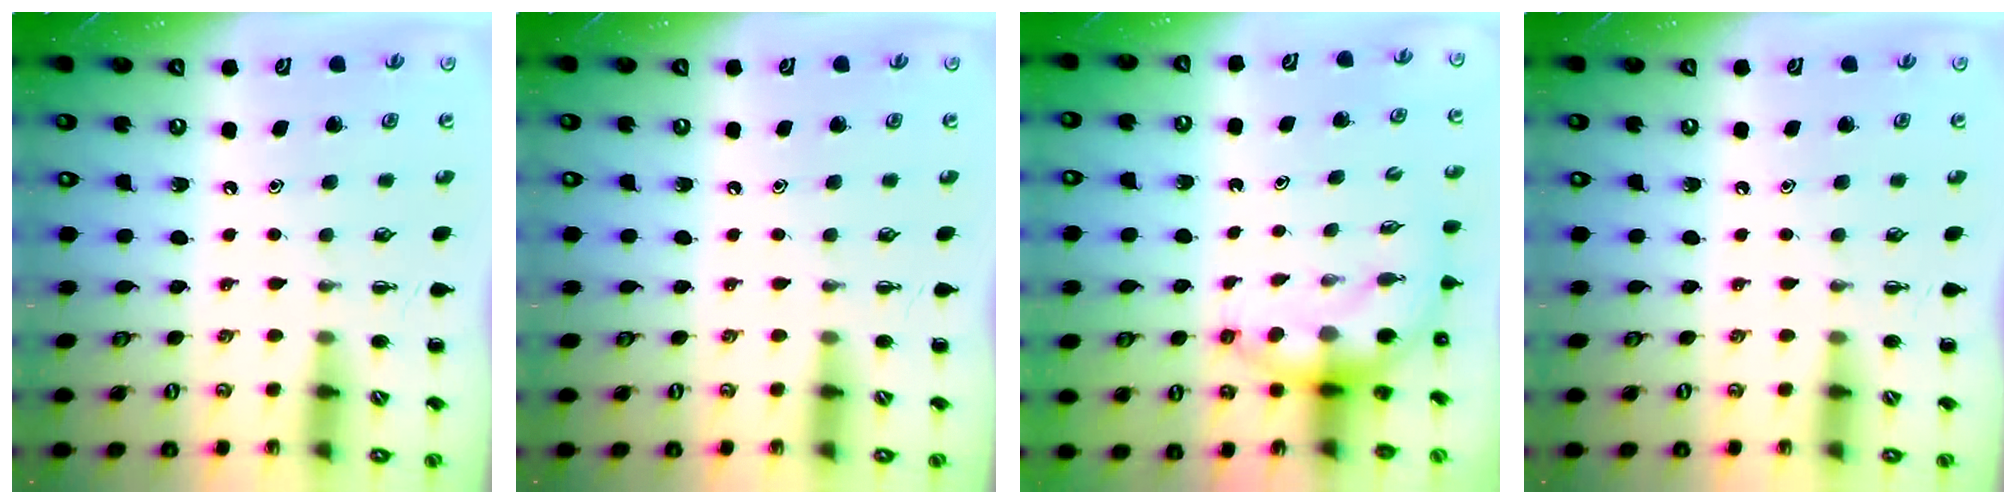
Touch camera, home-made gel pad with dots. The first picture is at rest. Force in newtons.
{"total": 0.0}
{"total": 7.0, "press": 6.9, "slide": 1.3}
{"total": 0.0}